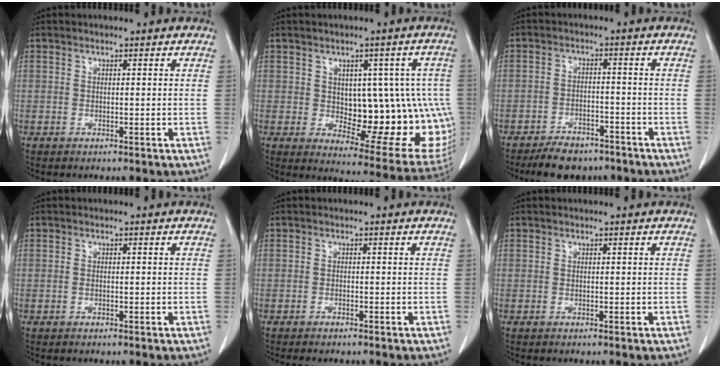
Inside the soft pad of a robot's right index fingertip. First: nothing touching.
{"total": 16.6, "force": [-0.3, 8.3, 14.4], "torque": [-0.138, 0.016, 0.023]}
{"total": 7.6, "force": [-6.3, 3.3, 2.8], "torque": [-0.041, -0.001, -0.094]}
{"total": 0.7, "force": [-0.1, 0.3, 0.6], "torque": [-0.015, 0.002, 0.001]}
{"total": 1.2, "force": [-1.1, 0.3, 0.5], "torque": [-0.009, -0.003, -0.011]}
{"total": 0.0}